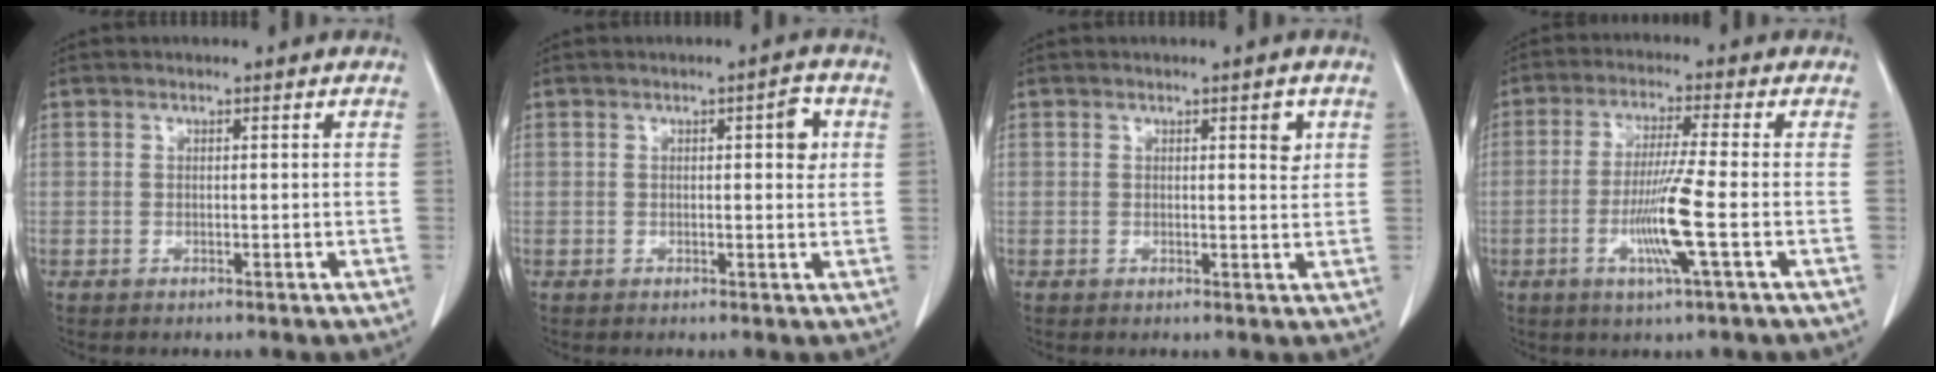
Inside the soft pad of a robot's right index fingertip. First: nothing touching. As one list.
[{"total": 3.0, "force": [0.8, 0.9, 2.7], "torque": [-0.032, 0.002, 0.008]}, {"total": 2.3, "force": [1.0, 0.6, 1.9], "torque": [-0.026, -0.004, 0.013]}, {"total": 8.2, "force": [-2.4, -1.1, 7.8], "torque": [-0.152, -0.014, -0.048]}]